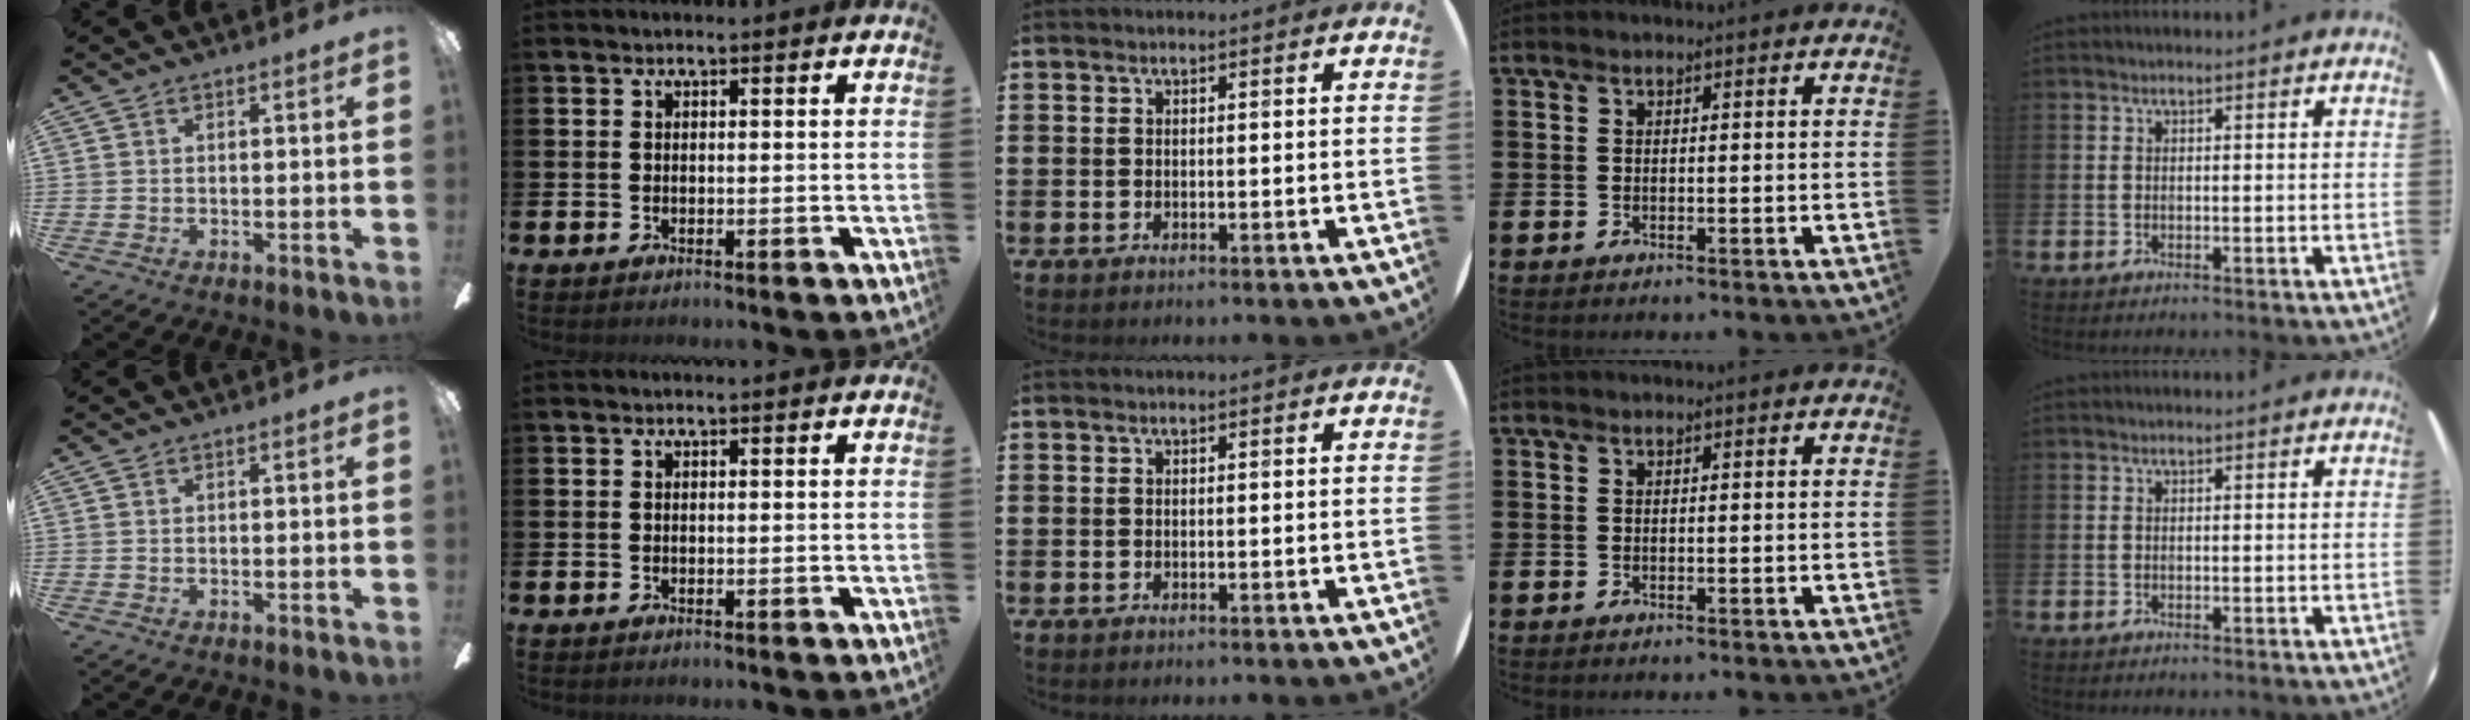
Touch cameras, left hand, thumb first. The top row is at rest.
{}